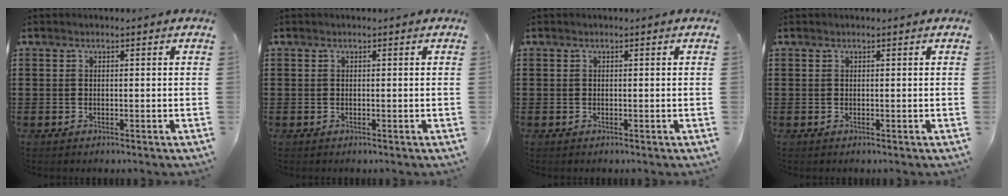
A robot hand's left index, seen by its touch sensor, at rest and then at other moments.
{"total": 0.0}
{"total": 0.0}
{"total": 0.0}